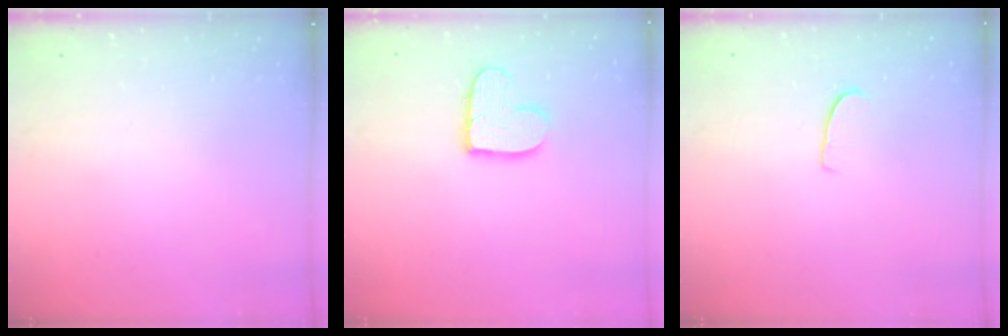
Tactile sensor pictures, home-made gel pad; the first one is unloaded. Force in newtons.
{"total": 10.1, "press": 10.1, "slide": 0.7}
{"total": 5.1, "press": 5.1, "slide": 0.4}